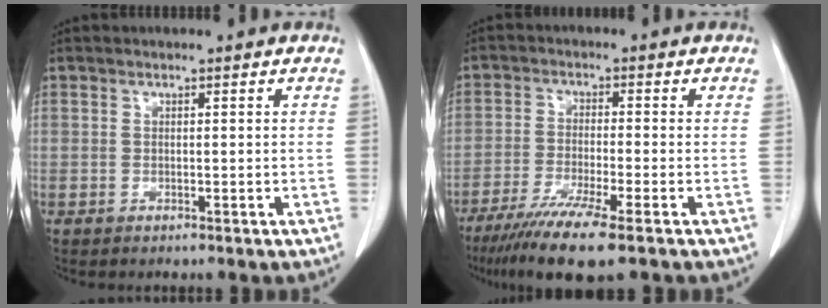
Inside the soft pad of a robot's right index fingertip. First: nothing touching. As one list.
[{"total": 9.6, "force": [-6.4, -0.1, 7.1], "torque": [-0.124, -0.027, -0.106]}]